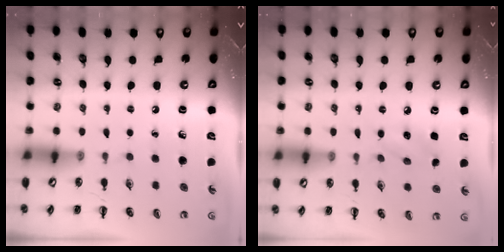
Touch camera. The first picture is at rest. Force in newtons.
{"total": 5.6, "press": 5.4, "slide": 1.4}